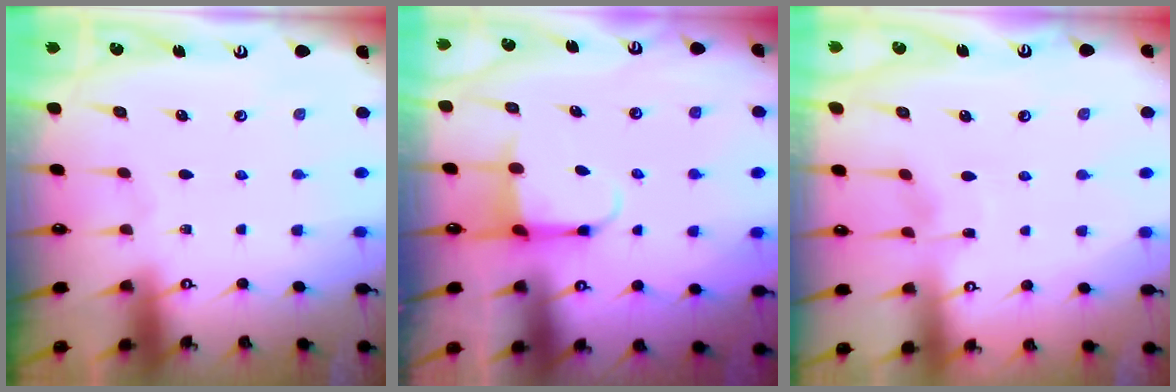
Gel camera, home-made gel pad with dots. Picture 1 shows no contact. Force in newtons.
{"total": 4.0, "press": 3.9, "slide": 1.0}
{"total": 3.9, "press": 3.8, "slide": 0.5}